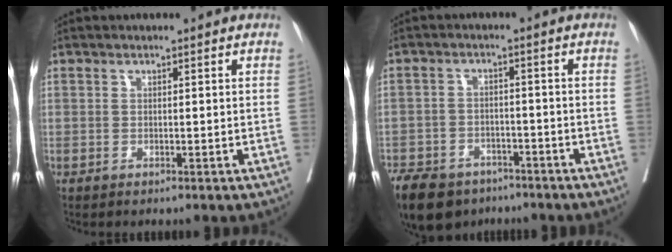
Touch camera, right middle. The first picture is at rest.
{"total": 12.0, "force": [-8.8, 6.7, 4.7], "torque": [-0.103, -0.004, -0.132]}